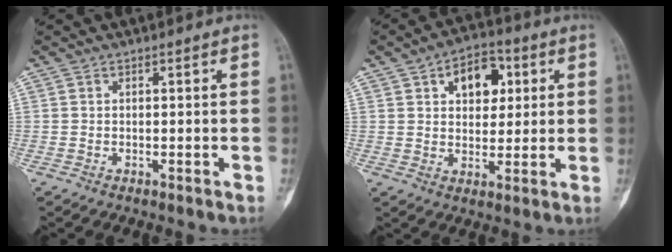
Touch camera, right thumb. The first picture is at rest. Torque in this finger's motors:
{"motor_torque": [-0.23, 0.35, 0.87, 0.40, 0.02]}